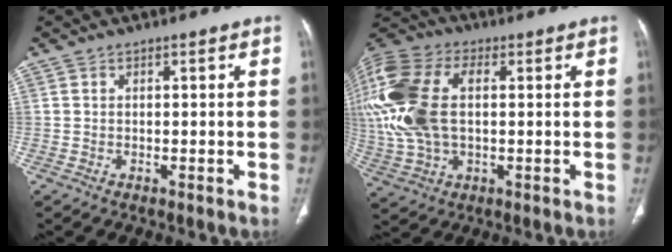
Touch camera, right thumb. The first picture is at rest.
{"total": 22.8, "force": [2.7, 13.9, 17.9], "torque": [-0.448, 0.015, 0.051]}